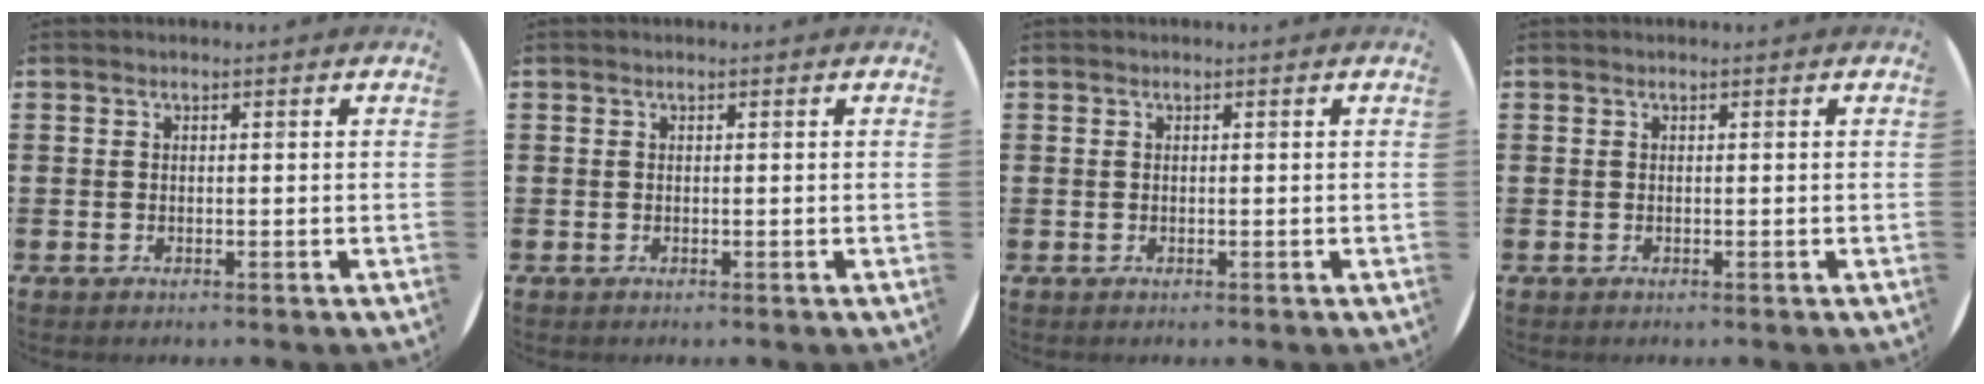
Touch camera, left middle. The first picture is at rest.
{"total": 0.0}
{"total": 0.0}
{"total": 0.0}